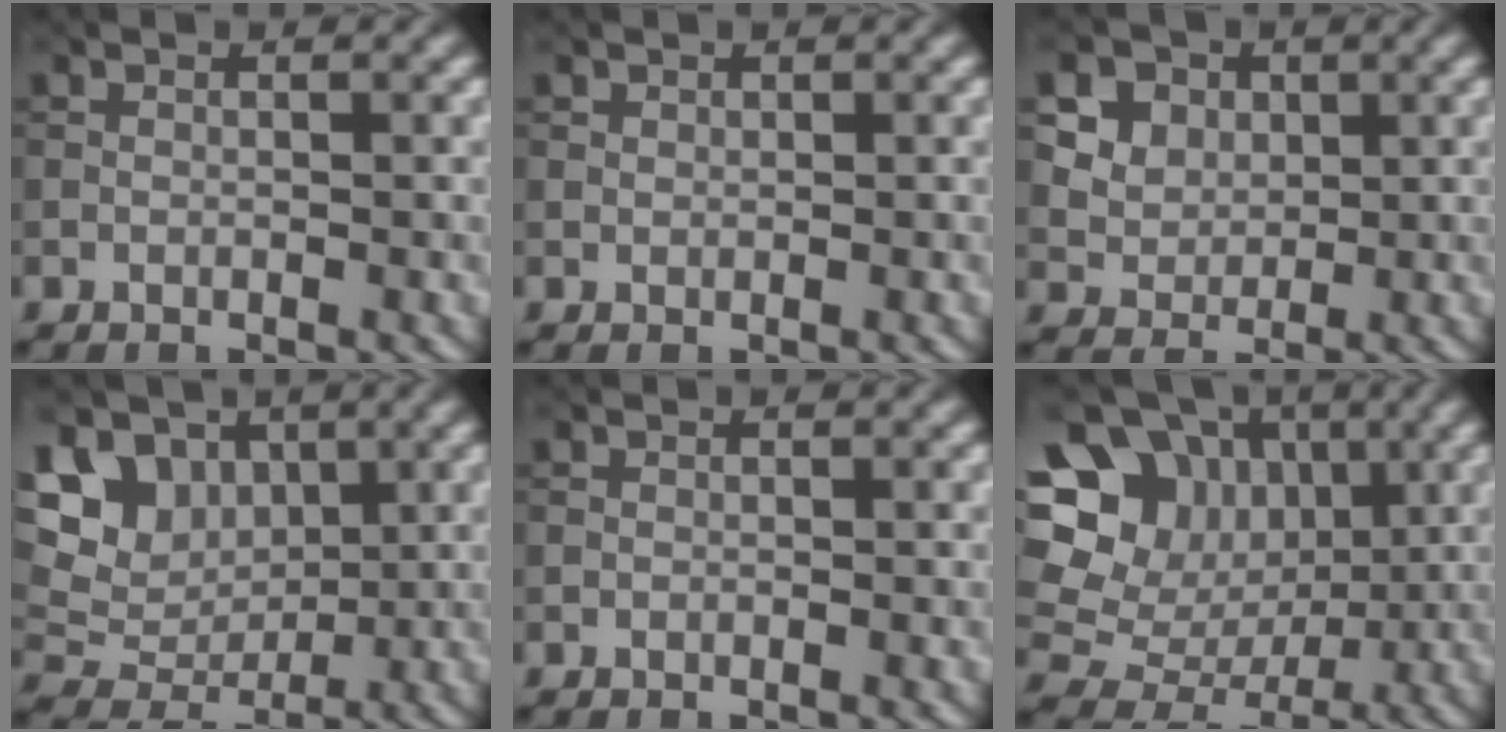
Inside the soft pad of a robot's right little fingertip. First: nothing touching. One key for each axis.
{"total": 0.0}
{"total": 9.1, "fx": 4.1, "fy": 7.2, "fz": 3.8, "tx": -0.088, "ty": 0.031, "tz": 0.055}
{"total": 6.2, "fx": 2.8, "fy": 4.9, "fz": 2.7, "tx": -0.053, "ty": 0.004, "tz": 0.047}
{"total": 0.0}
{"total": 15.0, "fx": 4.4, "fy": 13.0, "fz": 6.0, "tx": -0.178, "ty": 0.018, "tz": 0.073}